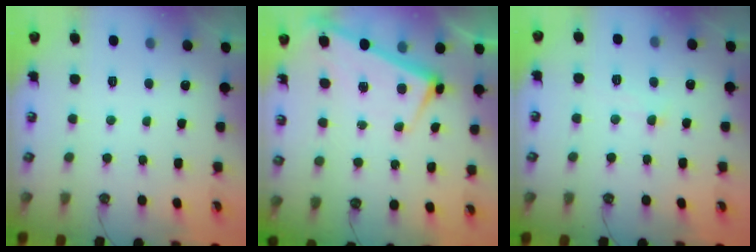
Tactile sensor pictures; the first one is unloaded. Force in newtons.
{"total": 2.8, "press": 2.8, "slide": 0.5}
{"total": 1.0, "press": 0.8, "slide": 0.5}